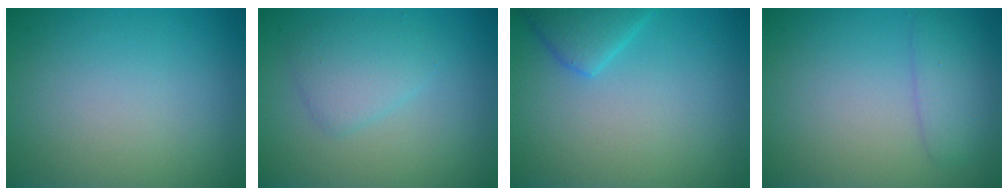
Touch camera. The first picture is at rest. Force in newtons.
{"total": 2.4, "press": 2.4, "slide": 0.1}
{"total": 2.8, "press": 2.8, "slide": 0.3}
{"total": 2.3, "press": 2.3, "slide": 0.1}